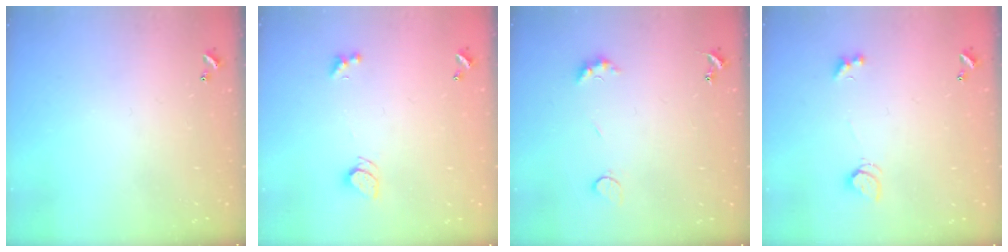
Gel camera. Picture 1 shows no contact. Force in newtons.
{"total": 2.5, "press": 2.4, "slide": 0.6}
{"total": 4.9, "press": 4.9, "slide": 0.8}
{"total": 2.5, "press": 2.4, "slide": 0.6}